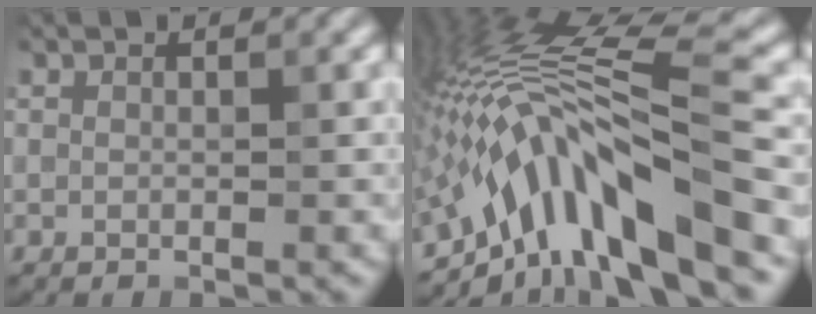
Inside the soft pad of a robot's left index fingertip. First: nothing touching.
{"total": 13.3, "force": [-5.3, 3.0, 11.8], "torque": [-0.201, 0.027, -0.083]}